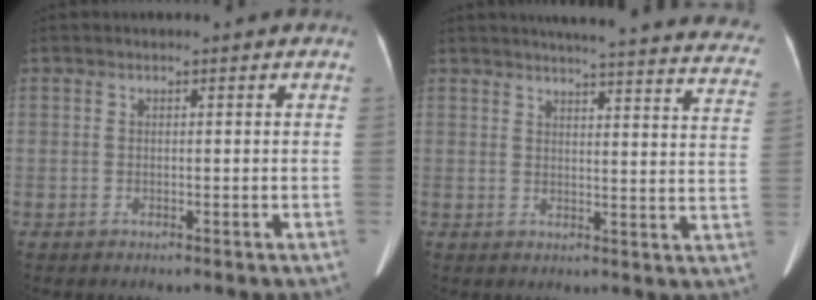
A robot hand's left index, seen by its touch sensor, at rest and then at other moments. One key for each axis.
{"total": 27.7, "fx": 25.6, "fy": 2.3, "fz": 10.3, "tx": -0.133, "ty": -0.083, "tz": 0.280}